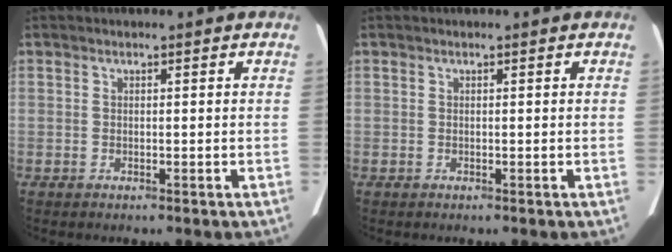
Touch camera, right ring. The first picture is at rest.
{"total": 0.0}